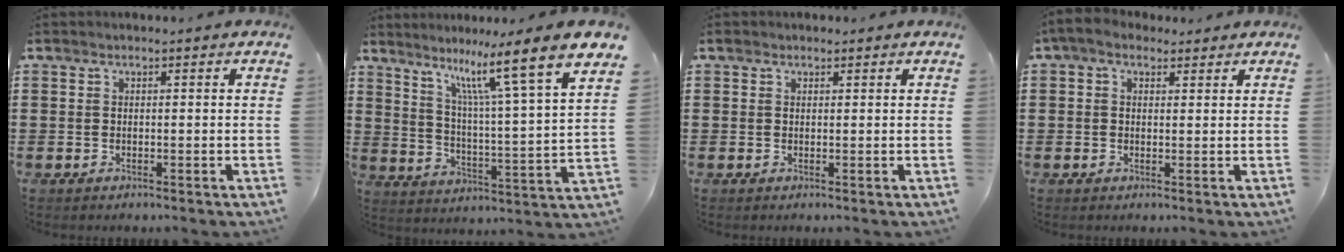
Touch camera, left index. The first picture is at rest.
{"total": 10.2, "force": [7.4, -0.9, 6.9], "torque": [-0.137, -0.067, 0.107]}
{"total": 0.8, "force": [0.6, 0.5, 0.1], "torque": [-0.005, 0.005, 0.011]}
{"total": 2.2, "force": [1.1, 1.5, 1.0], "torque": [-0.026, 0.007, 0.021]}